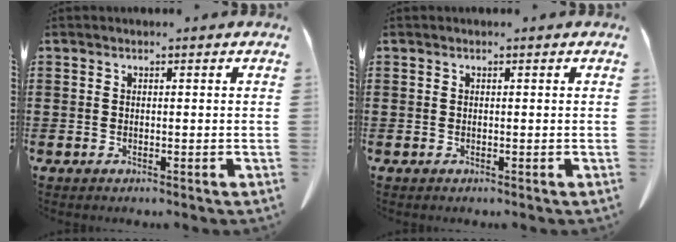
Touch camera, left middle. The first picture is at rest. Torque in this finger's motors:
{"motor_torque": [-0.02, 0.02, 0.00, -0.01]}